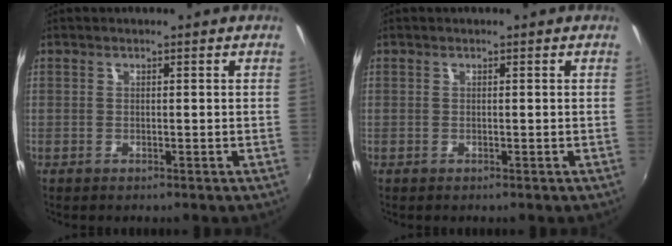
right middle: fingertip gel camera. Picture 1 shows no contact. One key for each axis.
{"total": 0.0}